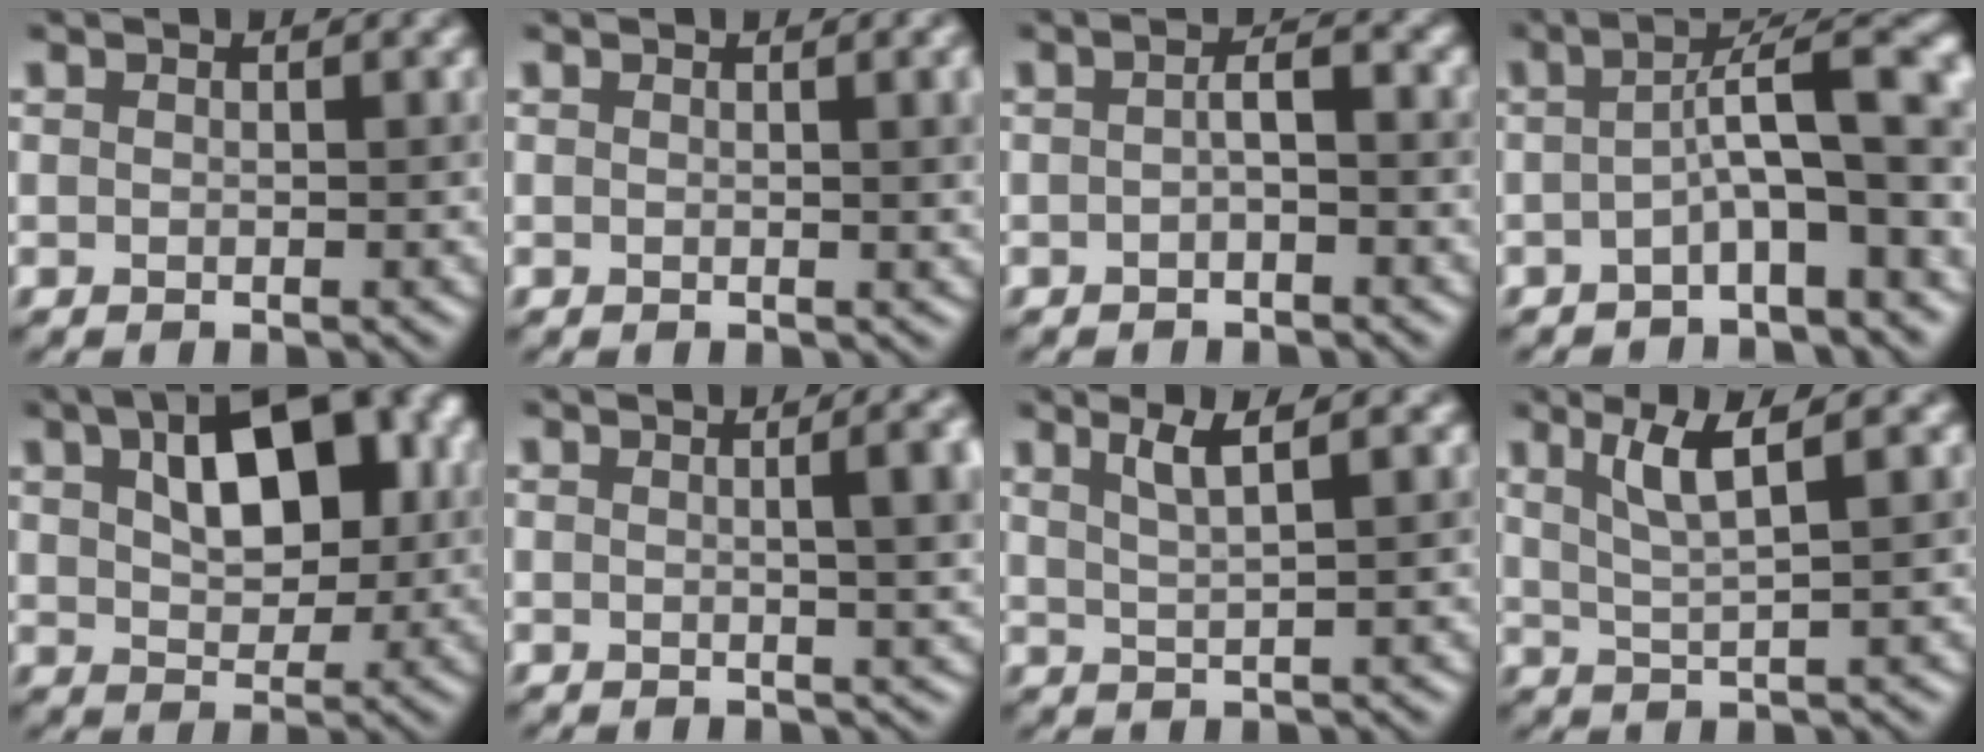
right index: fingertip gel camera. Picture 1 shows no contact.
{"total": 3.3, "force": [0.7, 1.2, 3.0], "torque": [-0.019, 0.010, 0.005]}
{"total": 1.9, "force": [-0.4, 0.5, 1.8], "torque": [-0.032, 0.005, -0.011]}
{"total": 7.4, "force": [-0.9, 1.8, 7.2], "torque": [-0.086, 0.022, -0.027]}
{"total": 9.6, "force": [3.1, 5.3, 7.4], "torque": [-0.104, 0.023, 0.044]}
{"total": 6.1, "force": [0.9, 2.2, 5.6], "torque": [-0.028, 0.019, 0.006]}
{"total": 3.1, "force": [1.8, 0.5, 2.4], "torque": [-0.032, 0.006, 0.033]}
{"total": 4.2, "force": [2.1, 0.6, 3.6], "torque": [-0.064, 0.003, 0.041]}